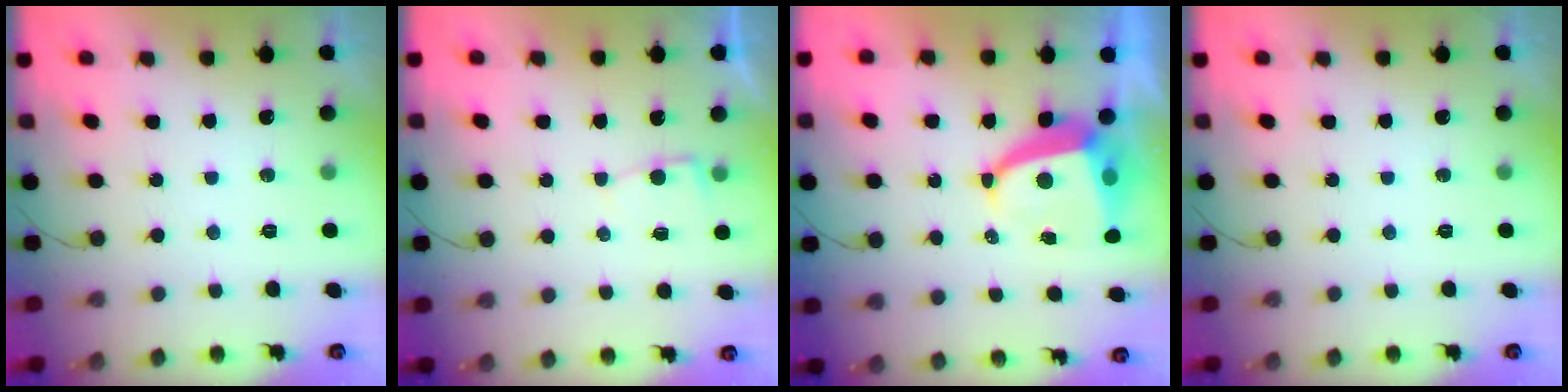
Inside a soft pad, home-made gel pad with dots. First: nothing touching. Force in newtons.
{"total": 2.1, "press": 2.1, "slide": 0.3}
{"total": 7.7, "press": 7.7, "slide": 0.8}
{"total": 0.0}